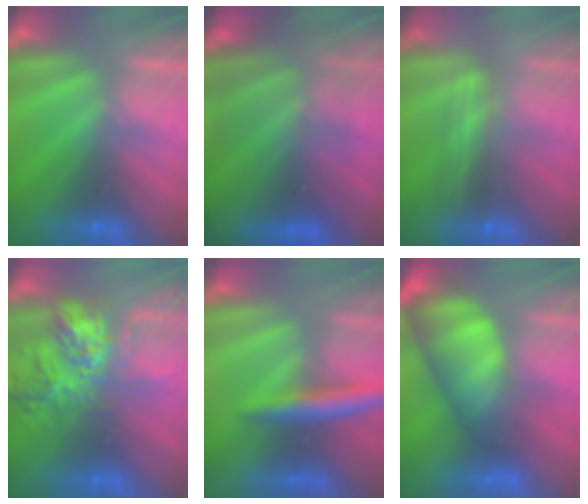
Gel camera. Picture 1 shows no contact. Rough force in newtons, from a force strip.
{"total": 5.7}
{"total": 2.4}
{"total": 7.5}
{"total": 7.4}
{"total": 10.8}